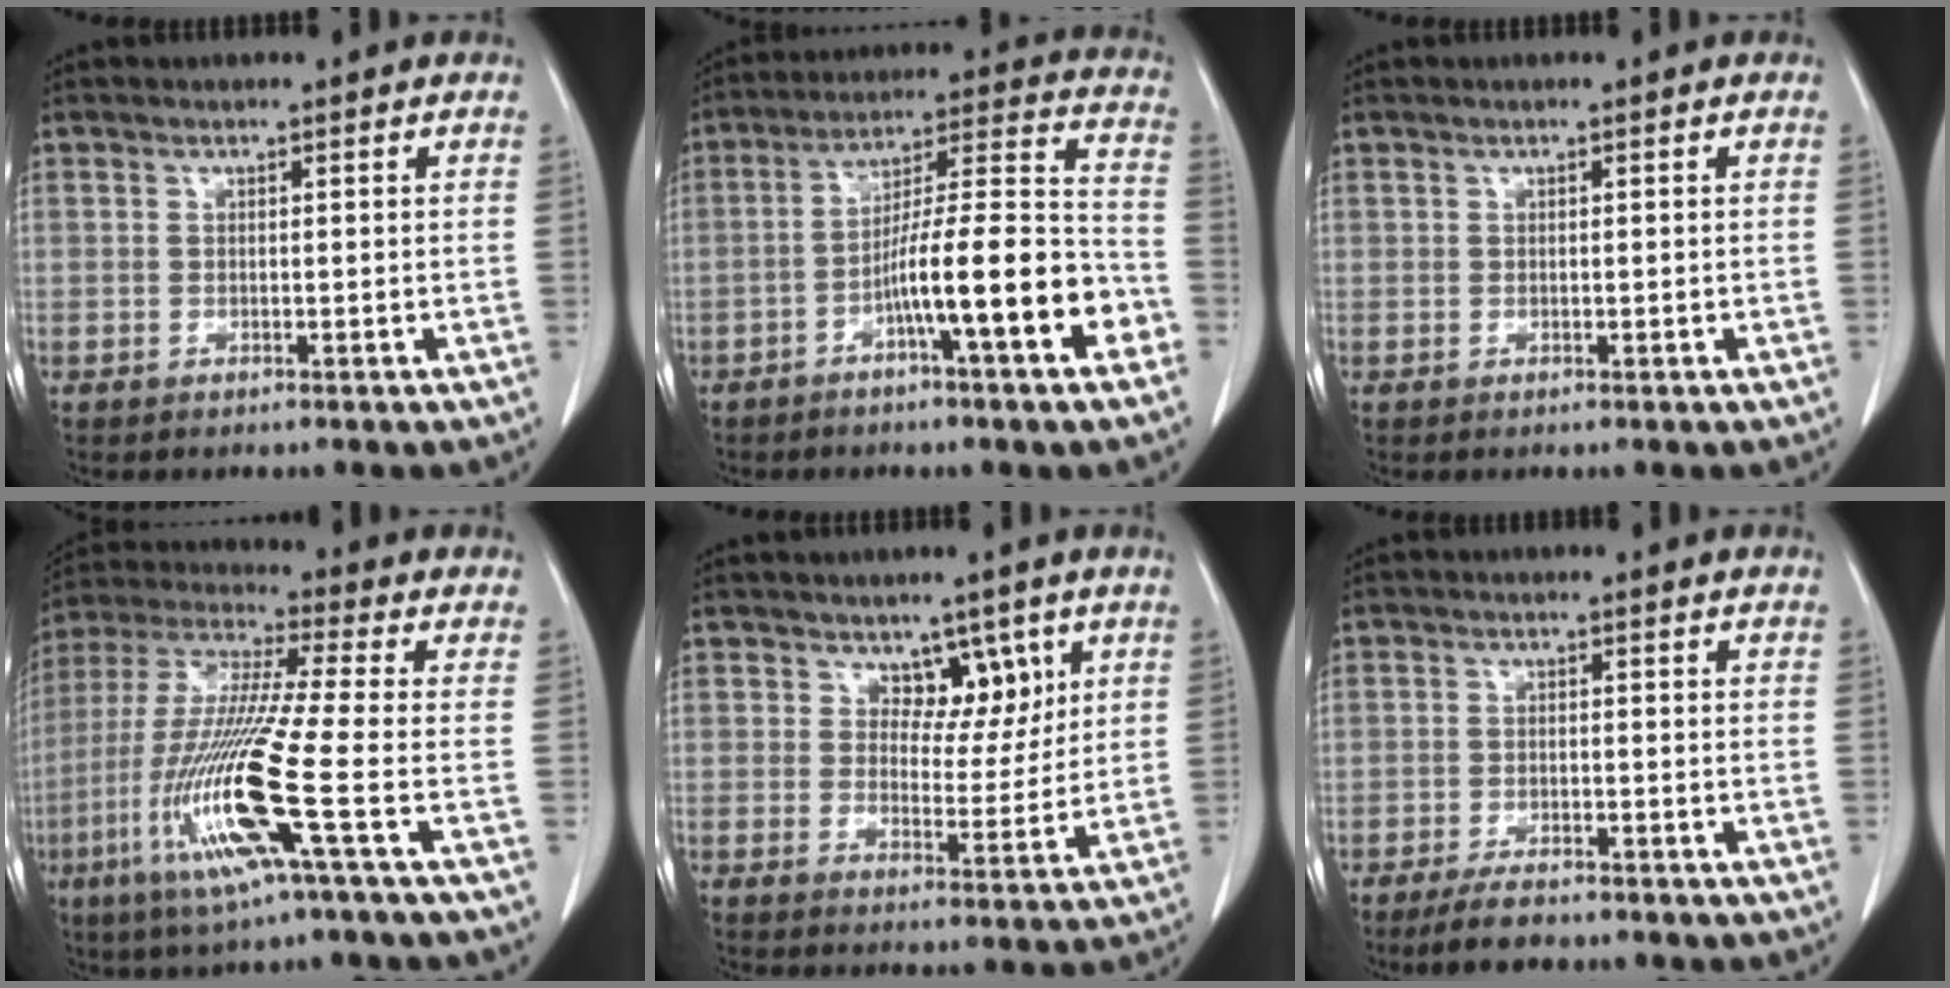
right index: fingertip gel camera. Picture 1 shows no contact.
{"total": 15.0, "force": [-5.9, 0.9, 13.8], "torque": [-0.216, 0.015, -0.096]}
{"total": 0.0}
{"total": 16.3, "force": [-5.6, -0.9, 15.2], "torque": [-0.322, -0.023, -0.117]}
{"total": 5.3, "force": [2.9, 3.2, 3.1], "torque": [-0.029, -0.002, 0.047]}
{"total": 4.3, "force": [-3.6, 1.2, 2.0], "torque": [-0.038, -0.005, -0.060]}